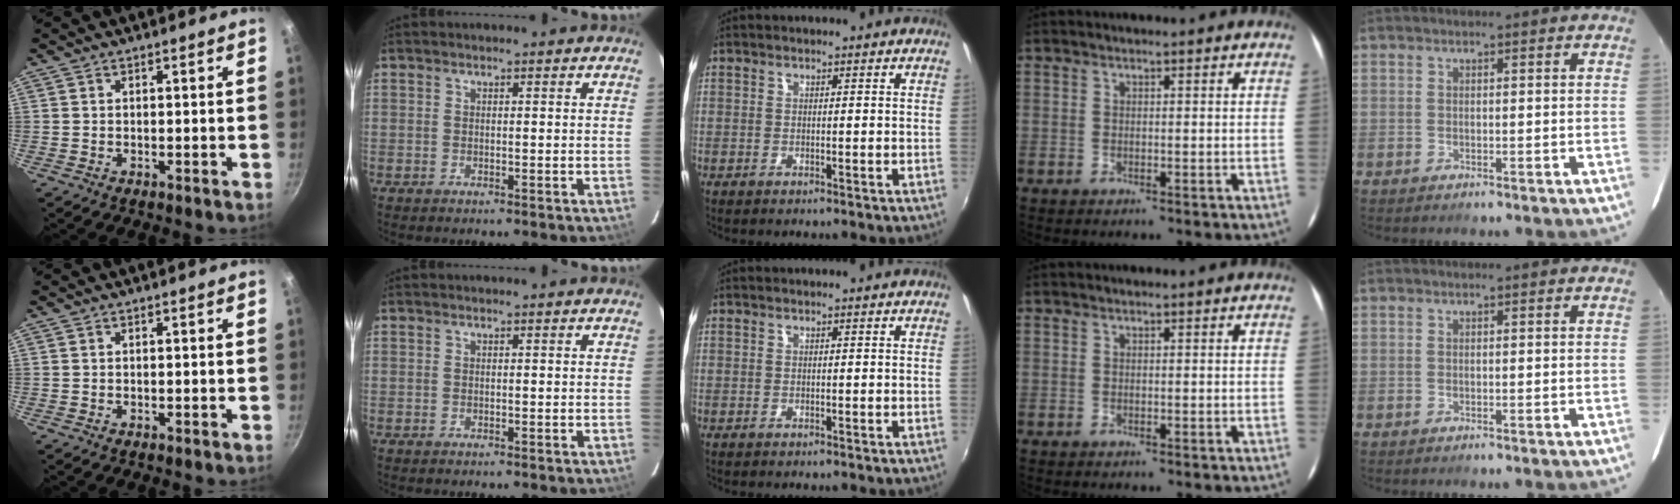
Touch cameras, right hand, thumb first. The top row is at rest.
{}